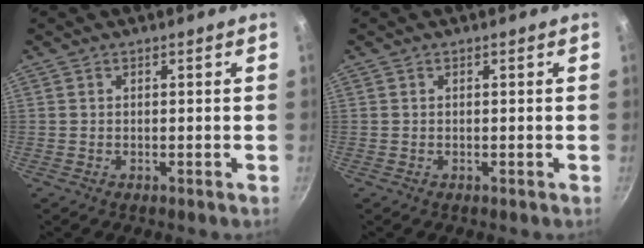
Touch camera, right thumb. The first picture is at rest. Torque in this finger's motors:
{"motor_torque": [-0.06, -0.02, 0.06, -0.06, 0.00]}